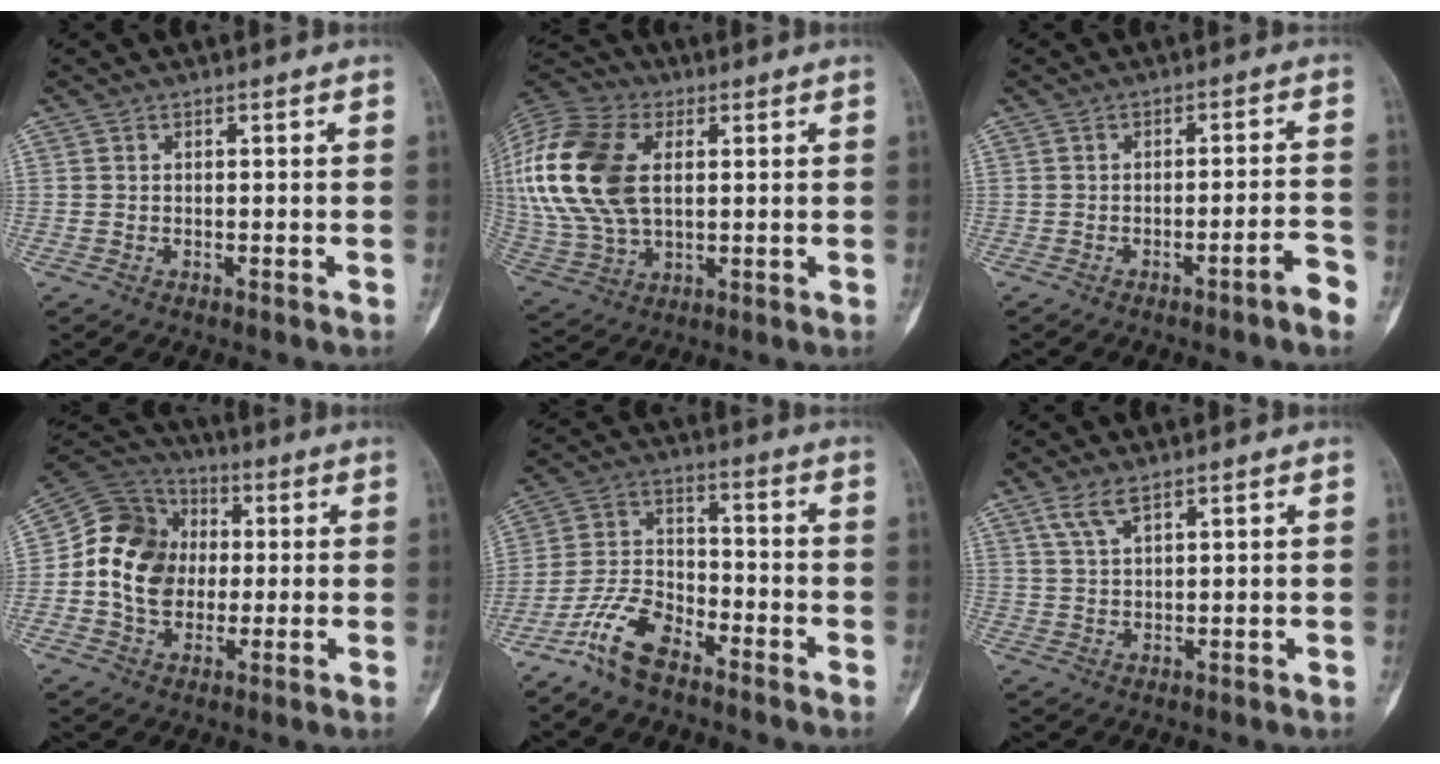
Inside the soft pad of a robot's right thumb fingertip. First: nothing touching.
{"total": 24.7, "force": [5.0, 15.6, 18.5], "torque": [-0.437, 0.014, 0.095]}
{"total": 4.4, "force": [-2.7, 0.2, 3.5], "torque": [-0.056, 0.025, -0.036]}
{"total": 14.1, "force": [-0.3, 11.5, 8.2], "torque": [-0.123, 0.025, -0.013]}
{"total": 10.2, "force": [-7.2, 4.5, 5.7], "torque": [-0.123, 0.045, -0.148]}
{"total": 3.7, "force": [2.5, 1.1, 2.5], "torque": [-0.057, -0.002, 0.058]}